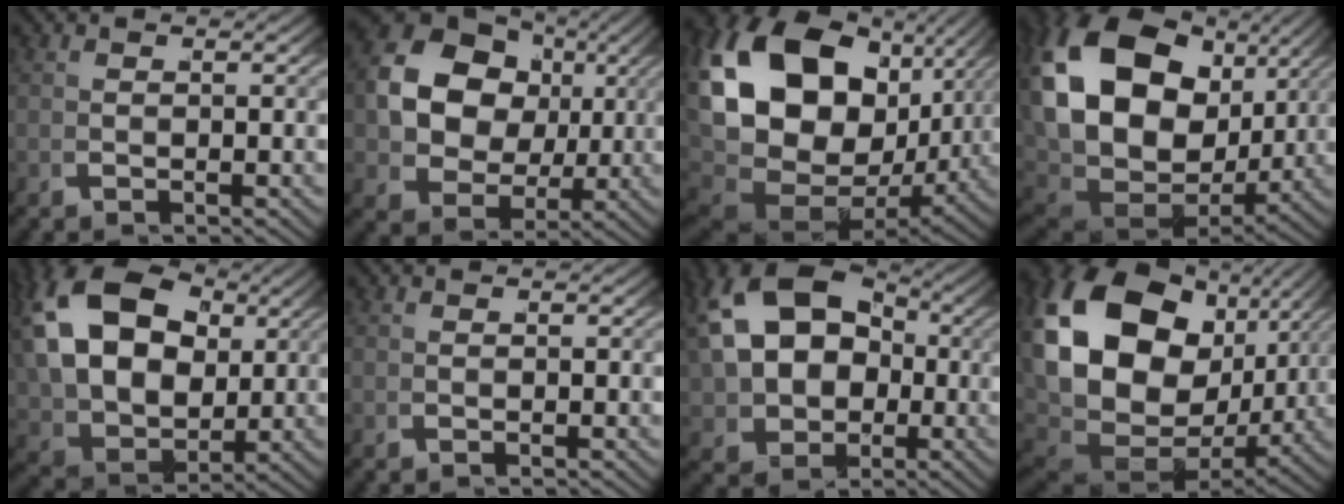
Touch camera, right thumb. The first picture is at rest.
{"total": 14.4, "force": [1.8, 11.2, 8.8], "torque": [-0.212, -0.032, 0.038]}
{"total": 26.1, "force": [2.0, 18.6, 18.3], "torque": [-0.372, -0.028, 0.042]}
{"total": 22.4, "force": [2.3, 15.7, 15.7], "torque": [-0.350, -0.029, 0.048]}
{"total": 16.9, "force": [3.0, 12.4, 11.0], "torque": [-0.269, -0.025, 0.060]}
{"total": 0.0}
{"total": 15.6, "force": [1.2, 11.9, 9.9], "torque": [-0.231, -0.037, 0.039]}
{"total": 24.9, "force": [2.4, 17.6, 17.5], "torque": [-0.372, -0.026, 0.046]}